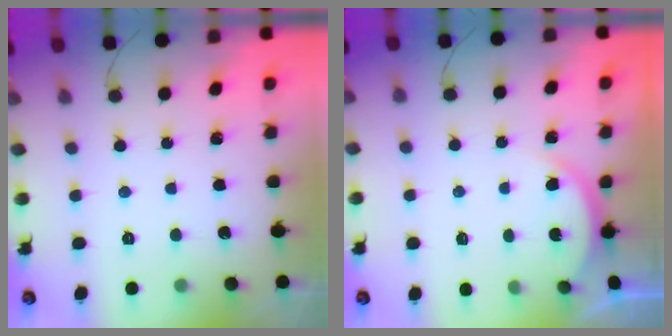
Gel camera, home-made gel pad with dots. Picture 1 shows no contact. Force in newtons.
{"total": 2.4, "press": 2.4, "slide": 0.3}